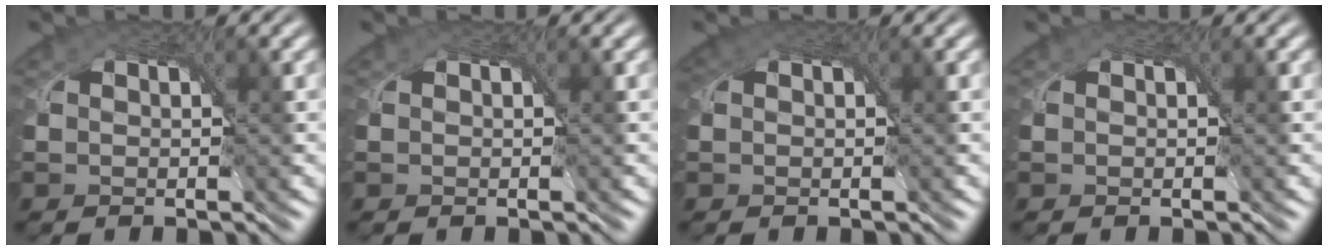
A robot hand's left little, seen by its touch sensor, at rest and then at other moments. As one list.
[{"total": 0.0}, {"total": 2.1, "force": [0.8, 1.5, 1.2], "torque": [-0.032, 0.002, 0.007]}, {"total": 0.0}]